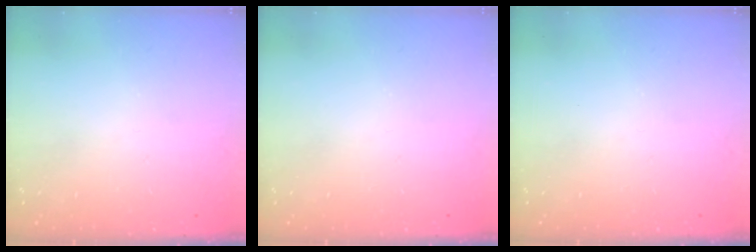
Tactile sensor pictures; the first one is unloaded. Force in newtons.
{"total": 0.0}
{"total": 0.0}